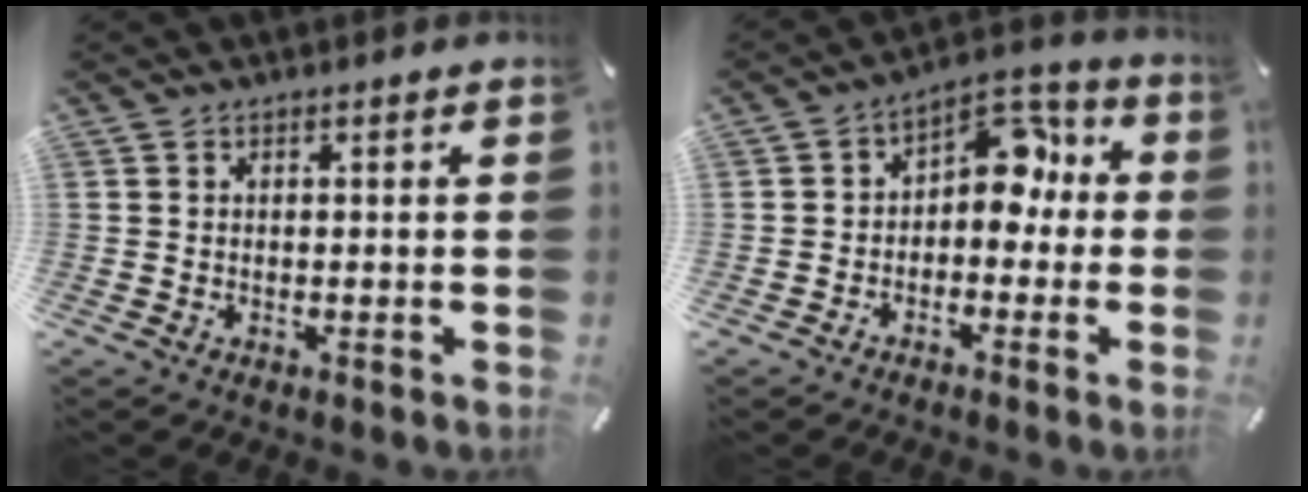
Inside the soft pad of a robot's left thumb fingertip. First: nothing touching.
{"total": 9.5, "force": [0.9, 6.9, 6.5], "torque": [-0.083, 0.004, 0.011]}